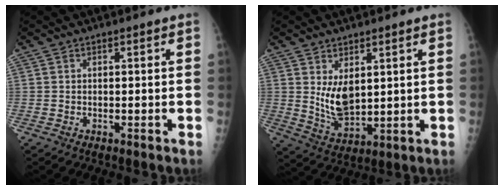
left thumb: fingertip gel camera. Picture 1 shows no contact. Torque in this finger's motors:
{"motor_torque": [1.04, 0.89, 0.74, -0.45, 0.10]}